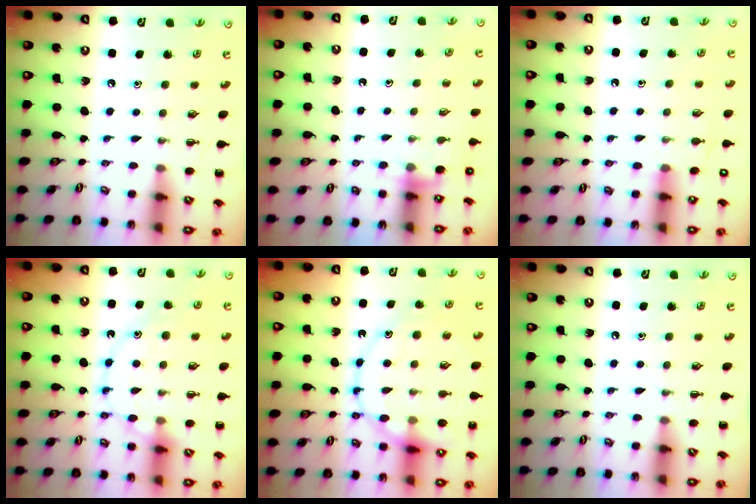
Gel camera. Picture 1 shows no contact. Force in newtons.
{"total": 3.6, "press": 3.5, "slide": 1.0}
{"total": 6.8, "press": 6.6, "slide": 1.8}
{"total": 12.3, "press": 12.2, "slide": 1.7}
{"total": 18.1, "press": 17.9, "slide": 2.5}
{"total": 0.0}